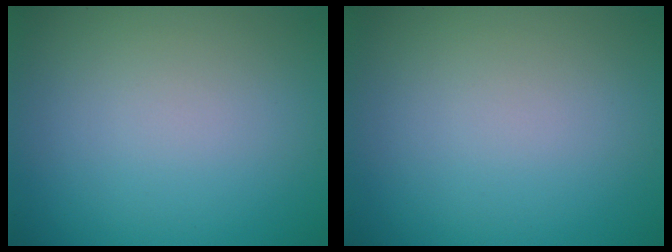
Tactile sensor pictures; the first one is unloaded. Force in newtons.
{"total": 0.0}